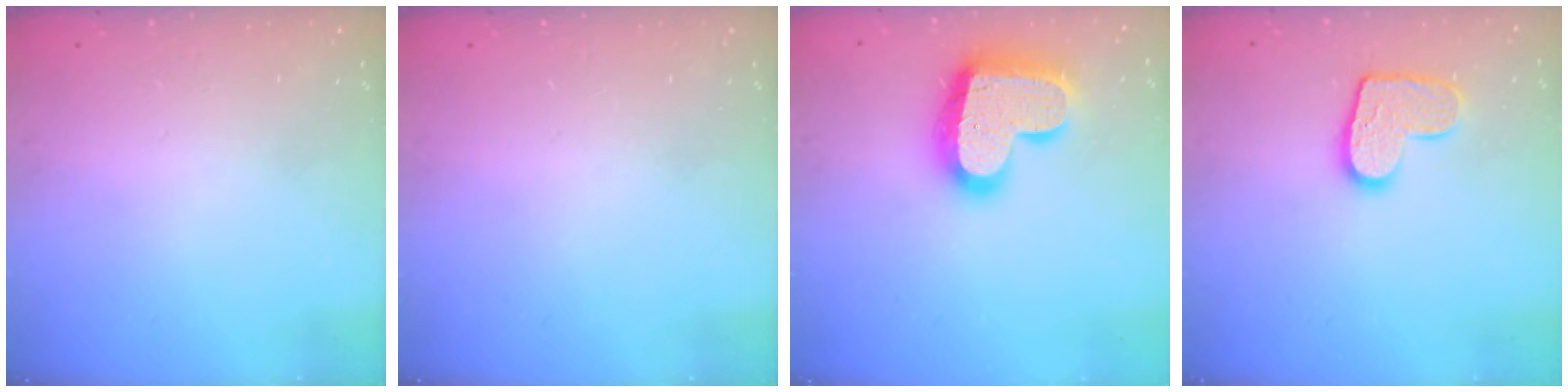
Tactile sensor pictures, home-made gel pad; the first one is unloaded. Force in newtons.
{"total": 0.0}
{"total": 20.5, "press": 20.4, "slide": 1.5}
{"total": 10.7, "press": 10.7, "slide": 0.5}